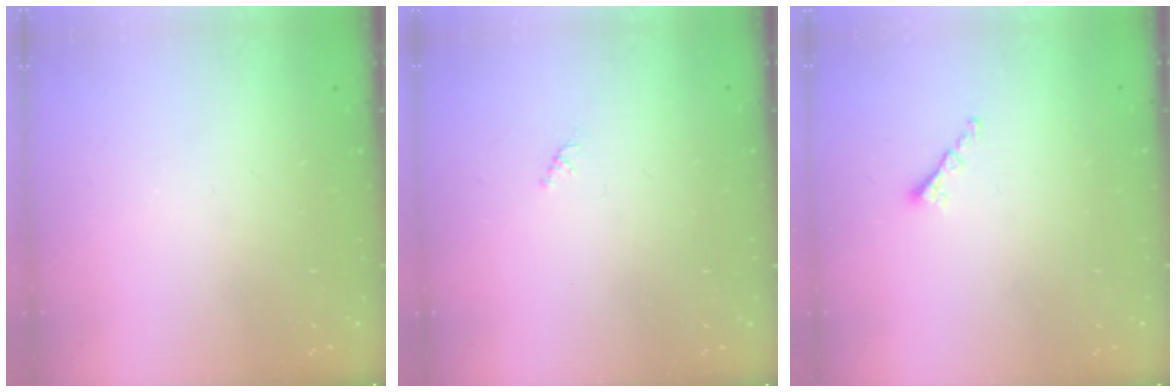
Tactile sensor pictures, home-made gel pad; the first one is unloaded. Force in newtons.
{"total": 0.8, "press": 0.7, "slide": 0.4}
{"total": 1.3, "press": 1.2, "slide": 0.5}